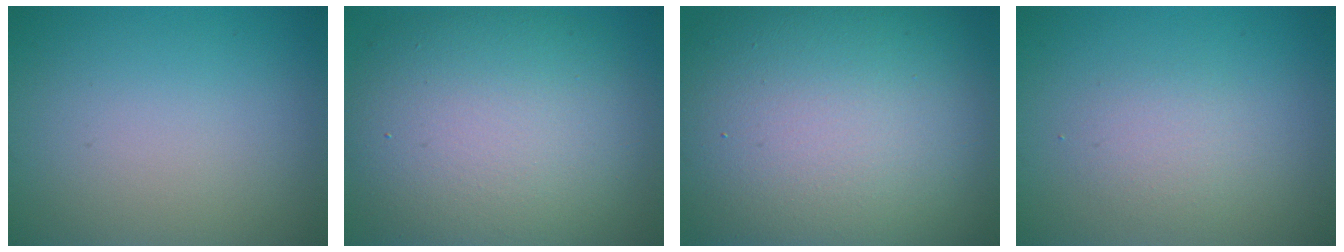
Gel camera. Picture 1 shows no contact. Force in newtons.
{"total": 11.8, "press": 11.8, "slide": 0.9}
{"total": 18.2, "press": 18.1, "slide": 1.3}
{"total": 1.7, "press": 1.7, "slide": 0.1}